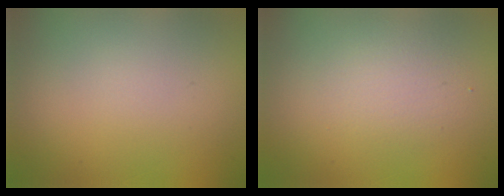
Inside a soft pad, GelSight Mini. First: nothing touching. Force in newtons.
{"total": 2.4, "press": 2.4, "slide": 0.2}